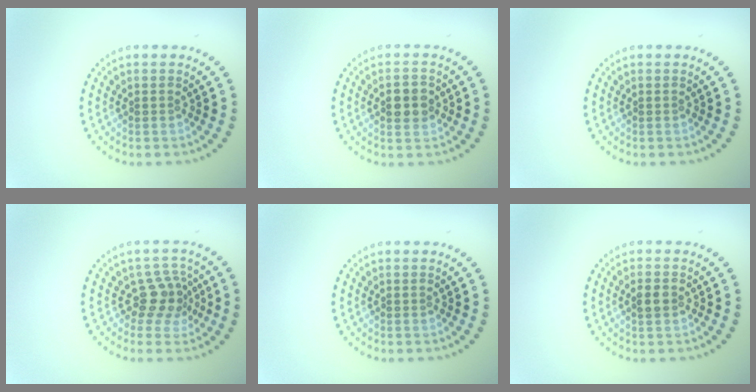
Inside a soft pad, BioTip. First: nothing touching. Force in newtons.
{"total": 2.8, "press": 2.8, "slide": 0.2}
{"total": 0.0}
{"total": 2.8, "press": 2.2, "slide": 1.8}
{"total": 0.0}
{"total": 1.5, "press": 1.5, "slide": 0.1}